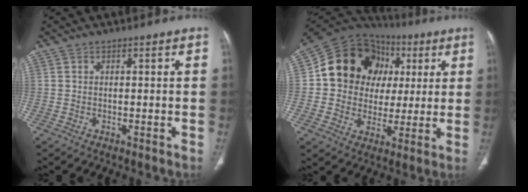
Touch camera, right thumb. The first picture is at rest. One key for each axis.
{"total": 19.6, "fx": 4.3, "fy": 16.5, "fz": 9.7, "tx": -0.115, "ty": 0.033, "tz": 0.077}